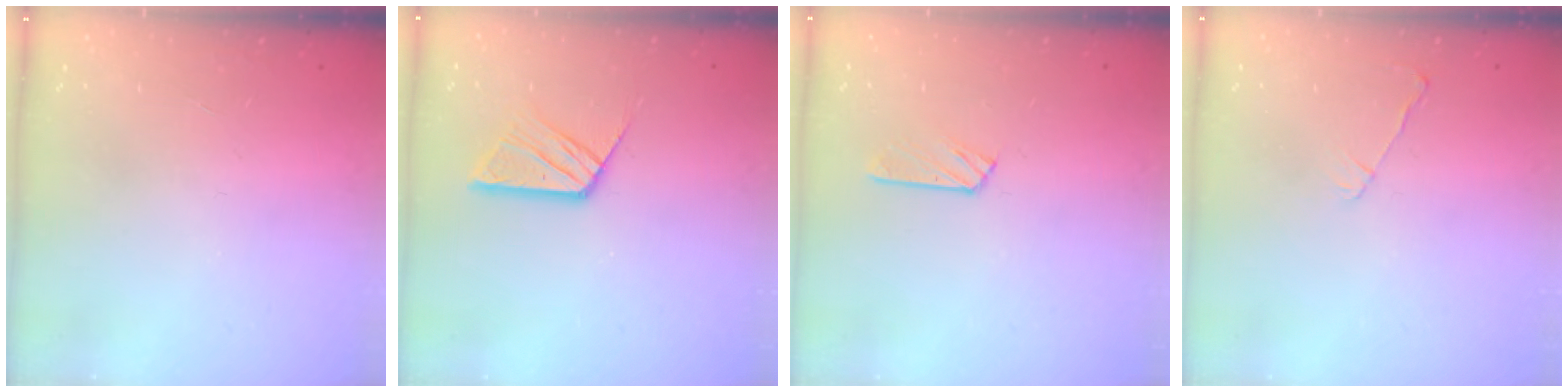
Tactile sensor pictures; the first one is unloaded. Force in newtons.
{"total": 11.2, "press": 11.1, "slide": 1.0}
{"total": 2.9, "press": 2.9, "slide": 0.3}
{"total": 3.5, "press": 3.5, "slide": 0.6}